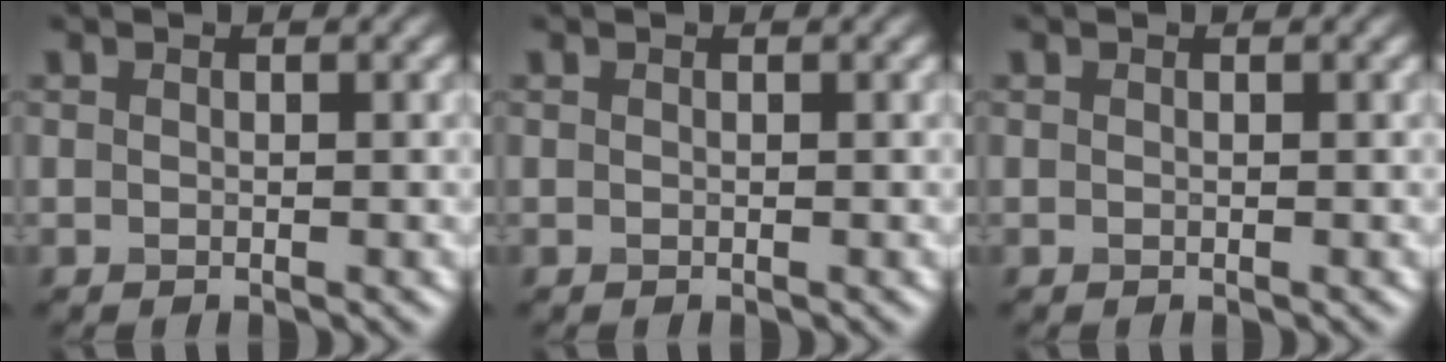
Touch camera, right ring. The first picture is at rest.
{"total": 0.0}
{"total": 0.0}